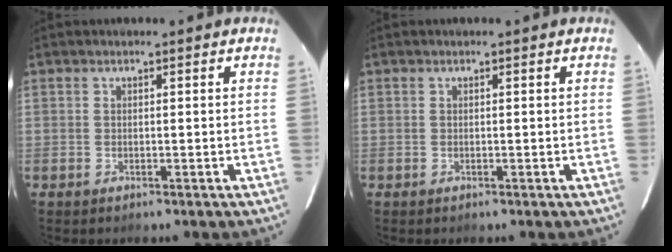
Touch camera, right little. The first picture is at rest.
{"total": 0.0}